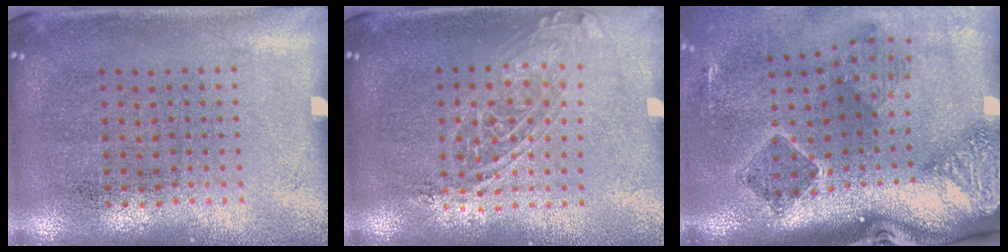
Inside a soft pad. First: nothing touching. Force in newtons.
{"total": 1.6, "press": 1.3, "slide": 0.9}
{"total": 2.8, "press": 1.9, "slide": 2.1}